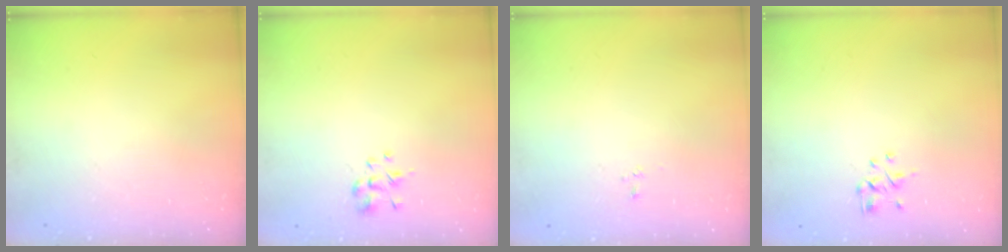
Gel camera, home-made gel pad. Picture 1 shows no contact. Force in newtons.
{"total": 2.3, "press": 2.1, "slide": 0.9}
{"total": 2.2, "press": 2.0, "slide": 0.9}
{"total": 1.2, "press": 1.1, "slide": 0.5}